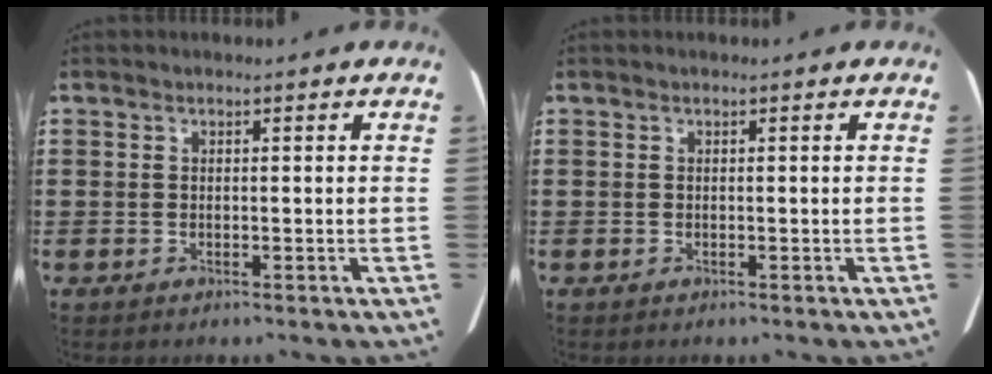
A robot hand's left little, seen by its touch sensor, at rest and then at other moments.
{"total": 0.0}